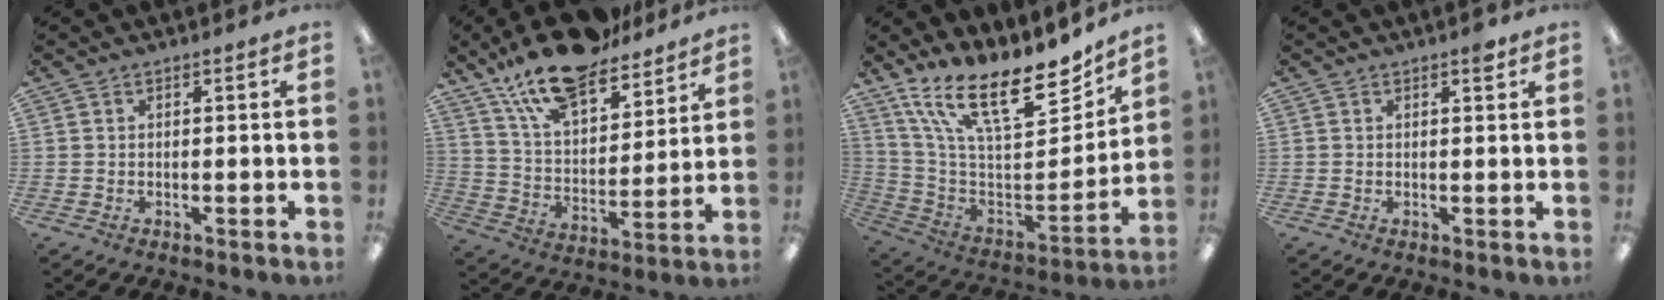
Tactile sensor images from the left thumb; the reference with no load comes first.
{"total": 18.2, "force": [14.5, 6.9, 8.7], "torque": [-0.166, -0.082, 0.254]}
{"total": 21.9, "force": [15.7, 7.6, 13.2], "torque": [-0.222, -0.116, 0.275]}
{"total": 4.1, "force": [2.9, 1.6, 2.4], "torque": [-0.020, -0.013, 0.044]}